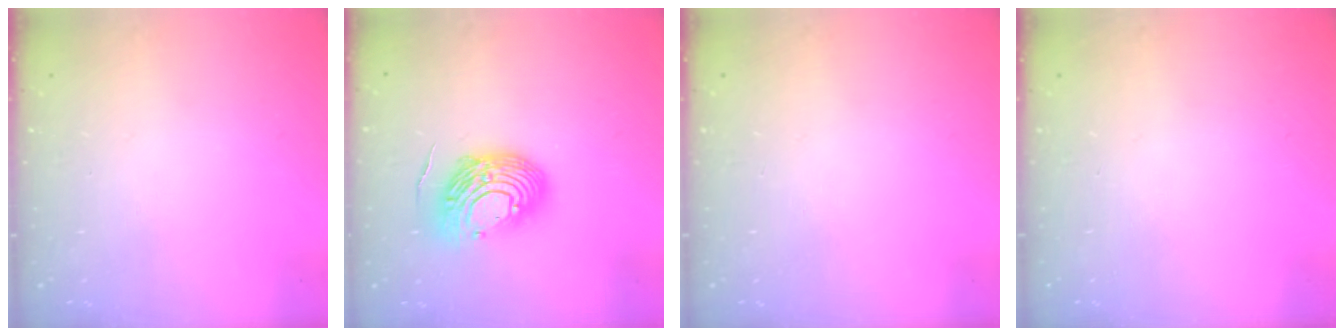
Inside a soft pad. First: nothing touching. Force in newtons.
{"total": 13.1, "press": 12.9, "slide": 2.2}
{"total": 0.0}
{"total": 0.0}